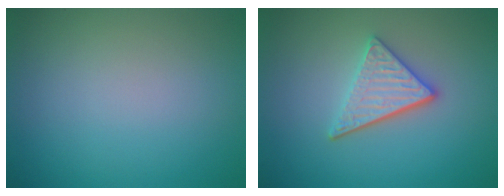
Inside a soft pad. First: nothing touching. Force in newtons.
{"total": 3.6, "press": 3.0, "slide": 2.0}